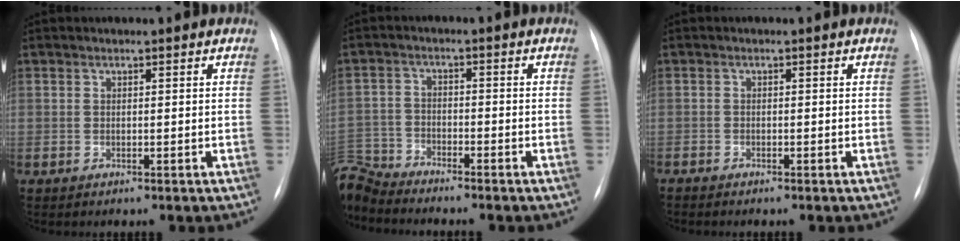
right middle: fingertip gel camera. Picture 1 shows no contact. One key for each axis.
{"total": 8.3, "fx": -8.2, "fy": 0.8, "fz": 0.8, "tx": -0.028, "ty": 0.004, "tz": -0.162}
{"total": 1.2, "fx": -1.0, "fy": 0.1, "fz": 0.5, "tx": -0.005, "ty": -0.002, "tz": -0.012}